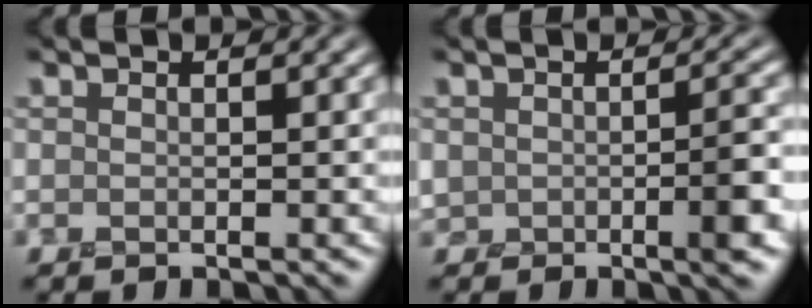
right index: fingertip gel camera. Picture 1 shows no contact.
{"total": 3.4, "force": [-1.0, 1.8, 2.7], "torque": [-0.045, -0.003, -0.021]}